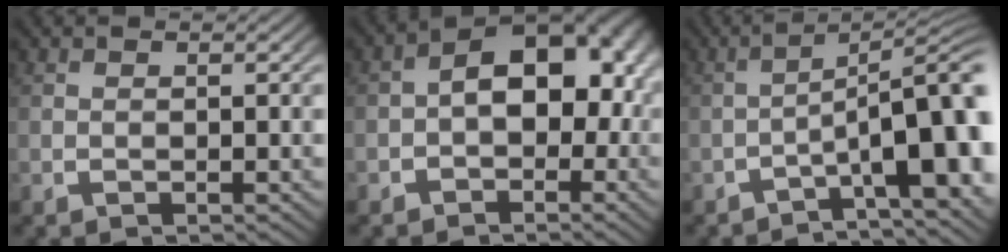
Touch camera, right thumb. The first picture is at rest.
{"total": 9.8, "force": [0.4, 6.5, 7.3], "torque": [-0.099, -0.006, 0.003]}
{"total": 8.4, "force": [-1.7, 4.0, 7.1], "torque": [-0.103, -0.021, -0.018]}